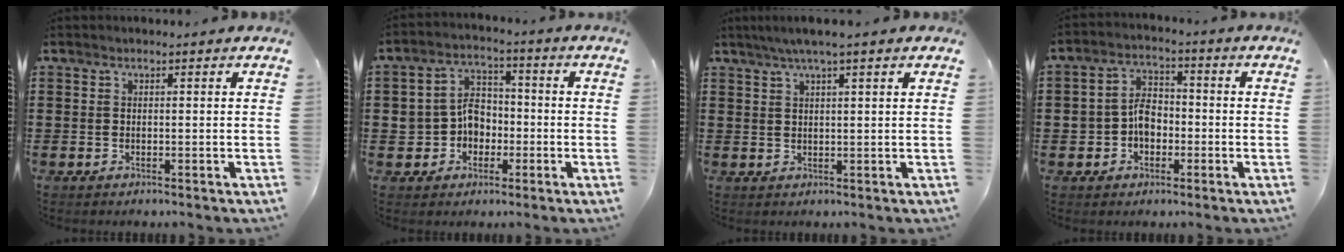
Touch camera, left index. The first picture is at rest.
{"total": 6.2, "force": [-1.5, 5.4, 2.6], "torque": [-0.070, 0.014, -0.029]}
{"total": 3.0, "force": [1.9, -0.1, 2.3], "torque": [-0.047, 0.002, 0.034]}
{"total": 4.9, "force": [-1.3, 3.7, 2.9], "torque": [-0.067, 0.010, -0.028]}